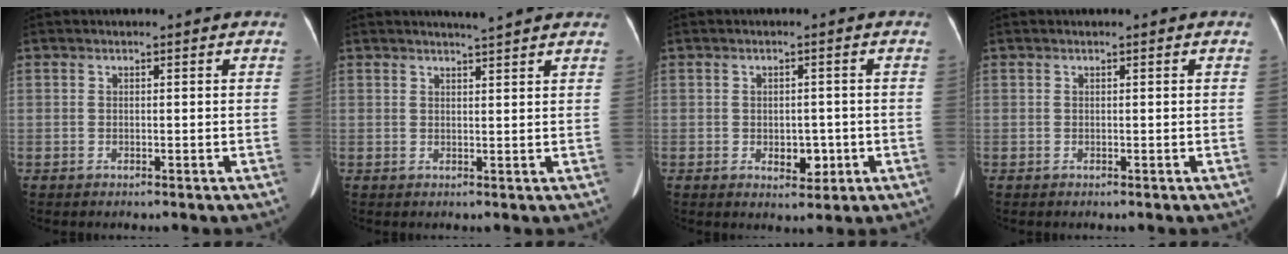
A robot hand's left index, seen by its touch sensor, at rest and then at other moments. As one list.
[{"total": 5.0, "force": [4.5, 0.0, 2.1], "torque": [-0.034, 0.011, 0.053]}, {"total": 3.4, "force": [-0.9, 2.2, 2.5], "torque": [-0.031, 0.002, -0.005]}, {"total": 0.0}]